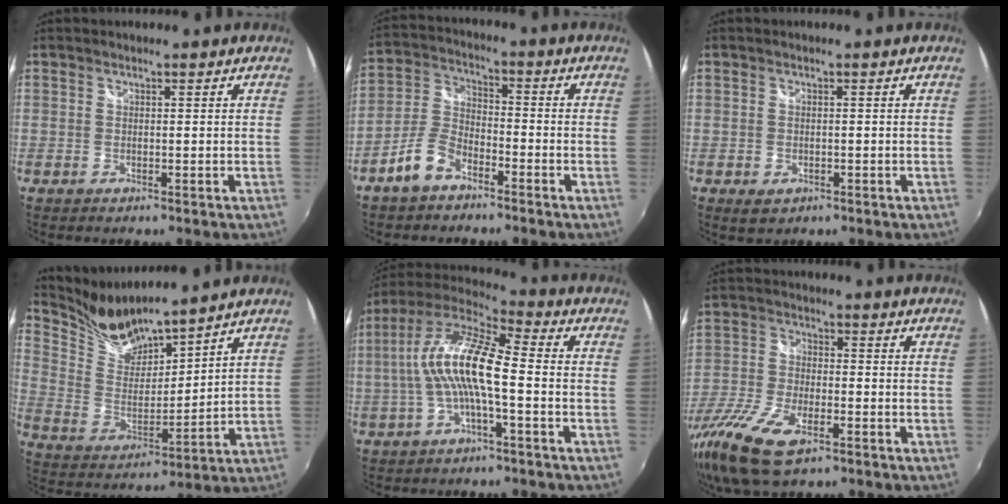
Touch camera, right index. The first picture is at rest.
{"total": 7.8, "force": [-5.4, 3.6, 4.3], "torque": [-0.103, 0.017, -0.109]}
{"total": 2.4, "force": [-1.0, 1.8, 1.2], "torque": [-0.023, -0.004, -0.011]}
{"total": 9.6, "force": [9.3, 1.1, 2.0], "torque": [-0.059, -0.025, 0.188]}
{"total": 13.3, "force": [-1.3, 2.6, 13.0], "torque": [-0.248, 0.012, -0.029]}
{"total": 15.3, "force": [-9.2, 6.0, 10.7], "torque": [-0.241, -0.040, -0.184]}